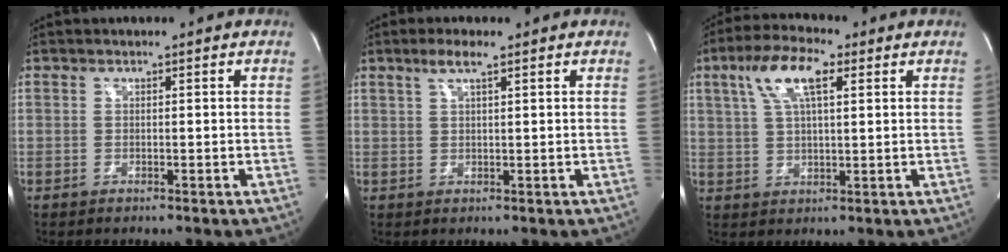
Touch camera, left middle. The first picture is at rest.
{"total": 2.9, "force": [1.8, 0.2, 2.2], "torque": [-0.051, 0.005, 0.037]}
{"total": 8.9, "force": [3.8, 2.6, 7.6], "torque": [-0.156, 0.022, 0.073]}